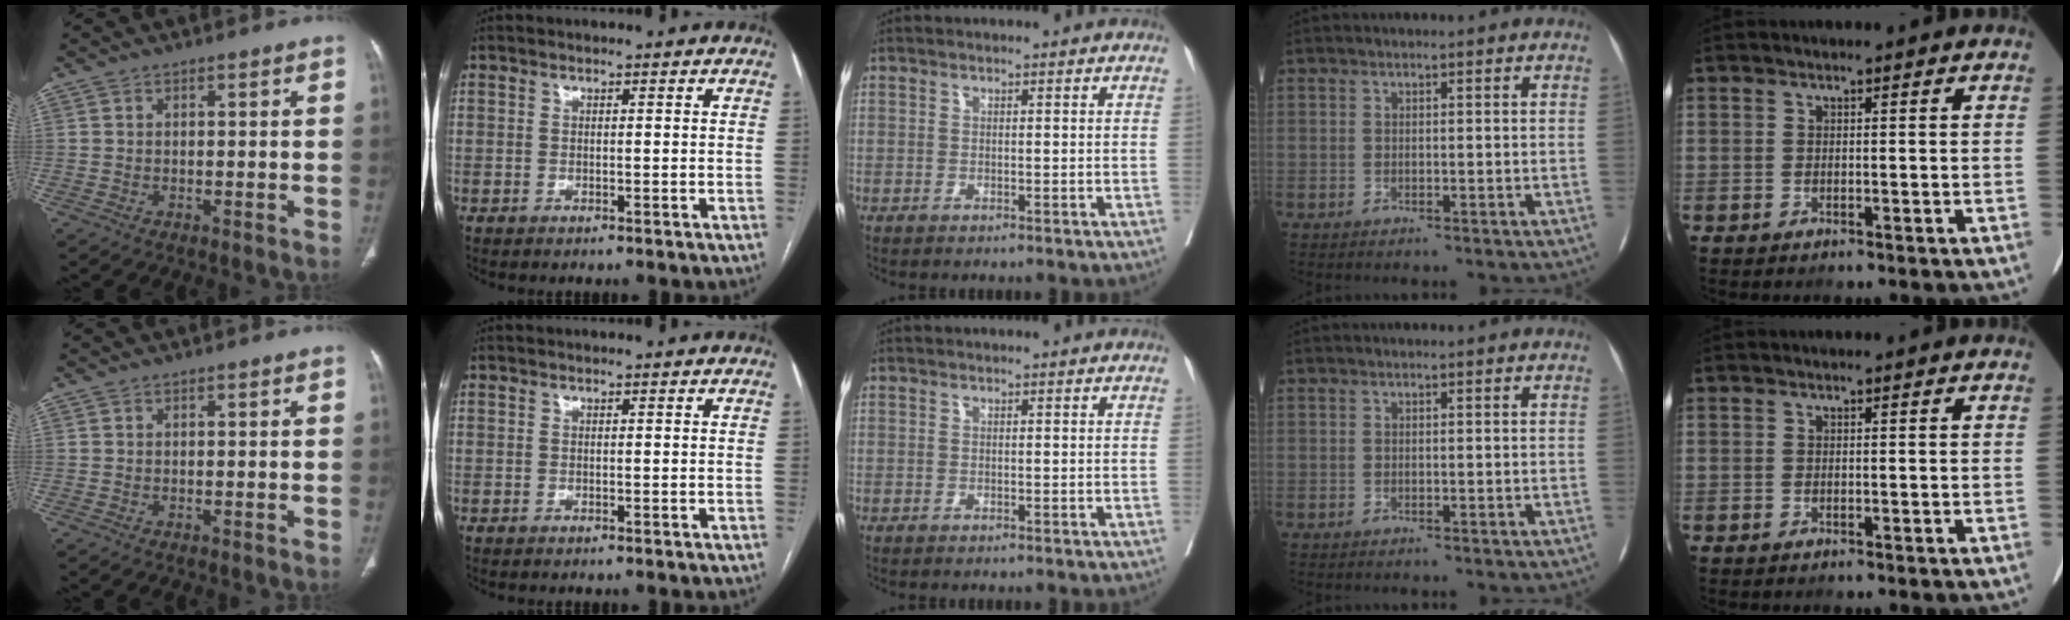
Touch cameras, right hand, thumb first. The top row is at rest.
{}